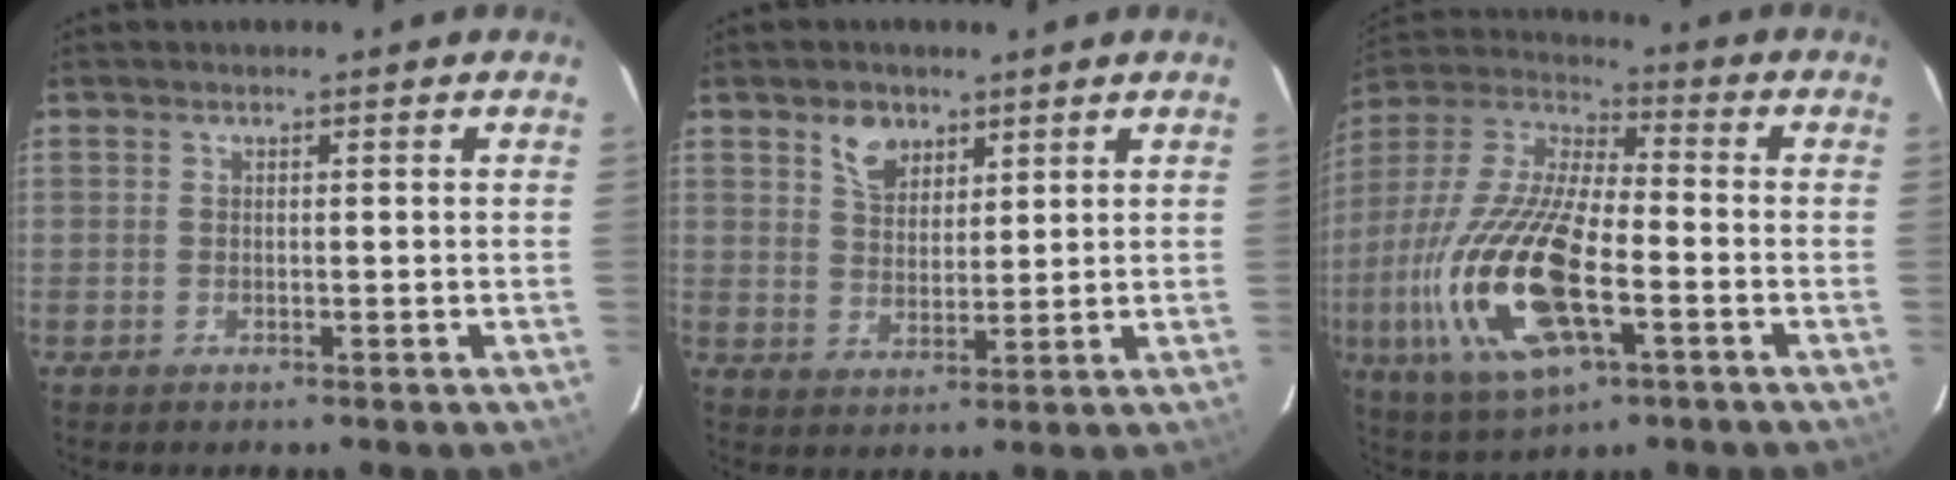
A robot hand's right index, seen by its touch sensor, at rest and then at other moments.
{"total": 5.6, "force": [3.4, 3.6, 2.5], "torque": [-0.034, 0.006, 0.065]}
{"total": 22.0, "force": [-6.4, 8.5, 19.2], "torque": [-0.412, -0.025, -0.121]}